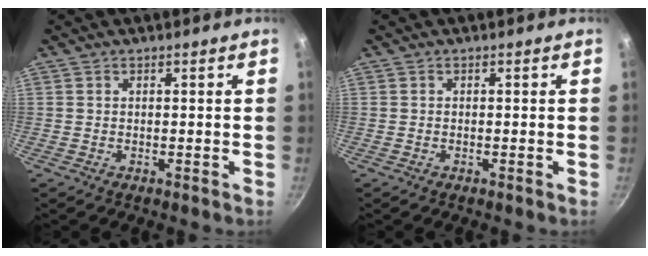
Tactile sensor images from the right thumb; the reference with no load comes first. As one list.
[{"total": 0.0}]